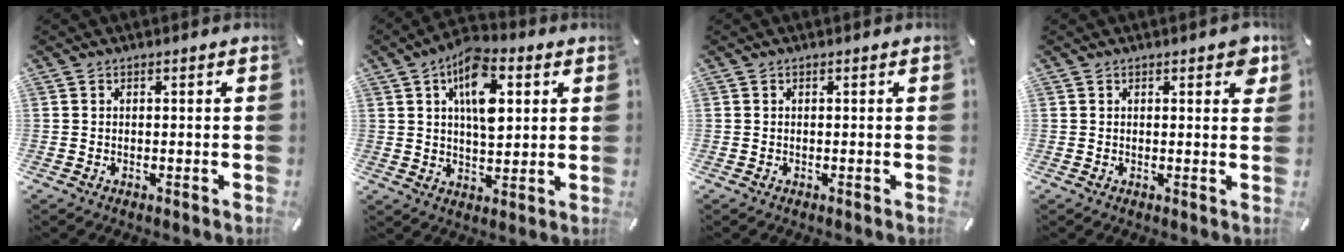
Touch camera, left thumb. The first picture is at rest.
{"total": 12.8, "force": [4.4, 6.9, 9.9], "torque": [-0.154, -0.004, 0.076]}
{"total": 0.0}
{"total": 3.5, "force": [1.8, 1.6, 2.5], "torque": [-0.023, -0.005, 0.025]}